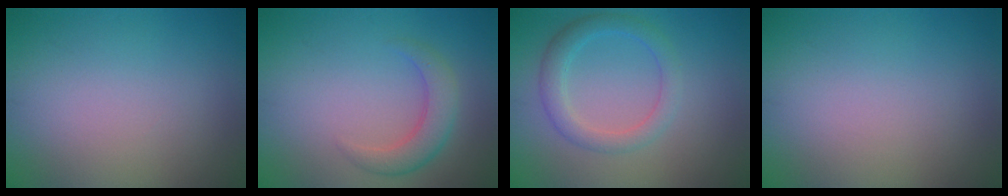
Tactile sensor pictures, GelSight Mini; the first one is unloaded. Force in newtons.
{"total": 3.0, "press": 3.0, "slide": 0.1}
{"total": 2.8, "press": 2.8, "slide": 0.1}
{"total": 0.0}